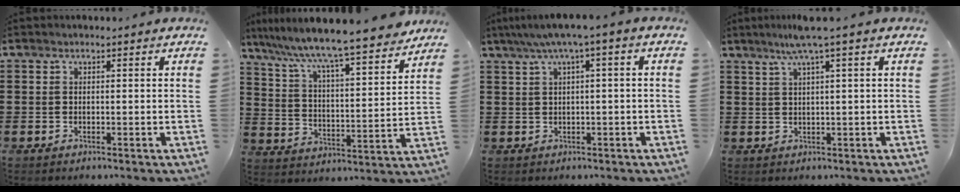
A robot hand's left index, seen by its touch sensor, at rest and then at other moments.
{"total": 8.1, "force": [7.3, -0.6, 3.4], "torque": [-0.098, -0.055, 0.117]}
{"total": 3.4, "force": [0.3, 0.0, 3.4], "torque": [-0.063, -0.001, 0.000]}
{"total": 4.3, "force": [2.3, -0.5, 3.5], "torque": [-0.072, 0.000, 0.039]}